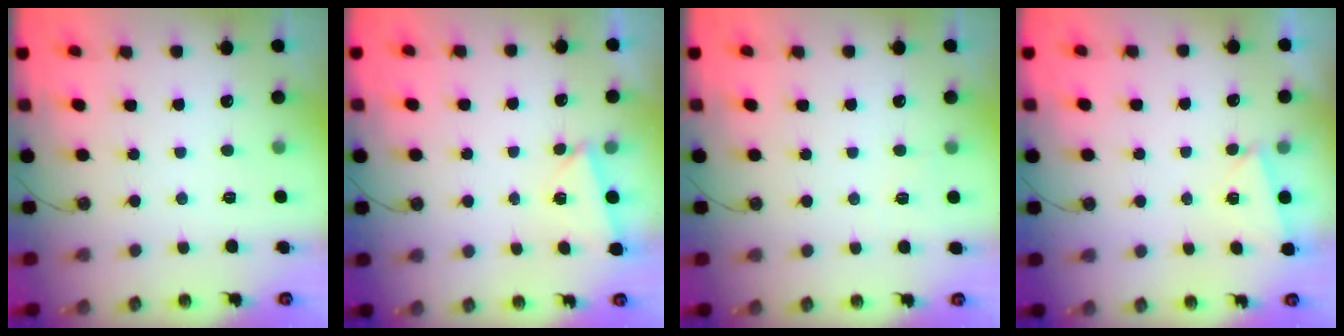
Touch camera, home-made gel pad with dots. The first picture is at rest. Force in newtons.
{"total": 1.7, "press": 0.9, "slide": 1.5}
{"total": 3.6, "press": 3.3, "slide": 1.4}
{"total": 2.7, "press": 1.7, "slide": 2.1}